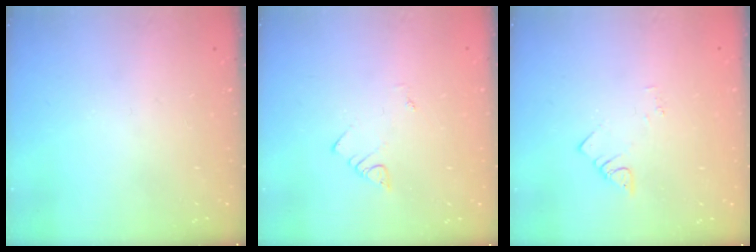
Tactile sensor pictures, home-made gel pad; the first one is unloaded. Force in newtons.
{"total": 1.9, "press": 1.9, "slide": 0.2}
{"total": 2.1, "press": 2.0, "slide": 0.4}